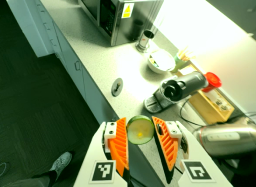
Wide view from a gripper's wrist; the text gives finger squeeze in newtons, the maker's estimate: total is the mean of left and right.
{"total": 11.0, "left": 11.3, "right": 10.6}